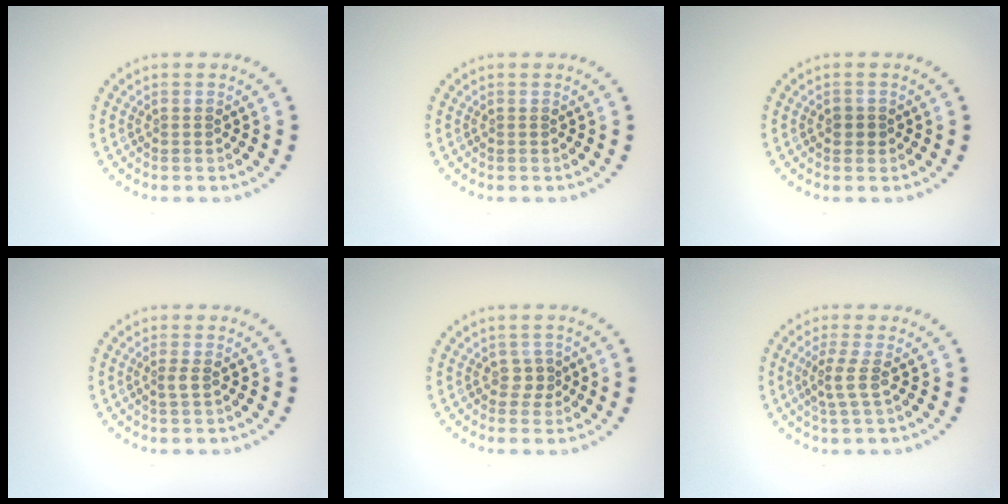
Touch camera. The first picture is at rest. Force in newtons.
{"total": 0.0}
{"total": 1.1, "press": 1.1, "slide": 0.3}
{"total": 0.9, "press": 0.6, "slide": 0.7}
{"total": 1.1, "press": 0.9, "slide": 0.7}
{"total": 2.0, "press": 1.5, "slide": 1.3}